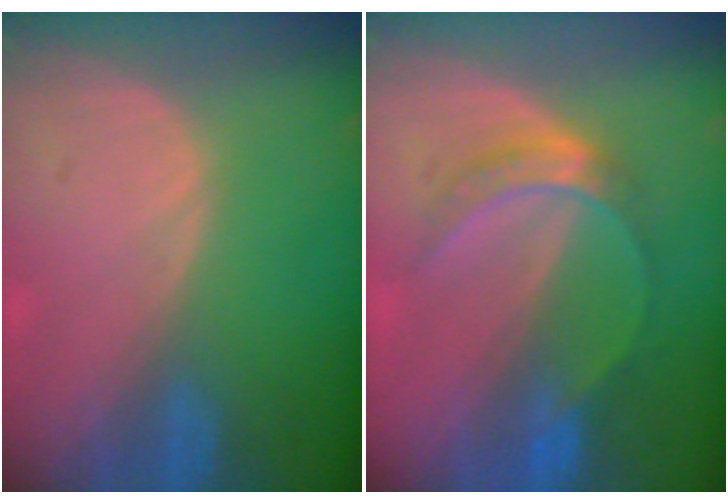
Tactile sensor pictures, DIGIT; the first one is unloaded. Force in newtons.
{"total": 5.0, "press": 5.0, "slide": 0.8}